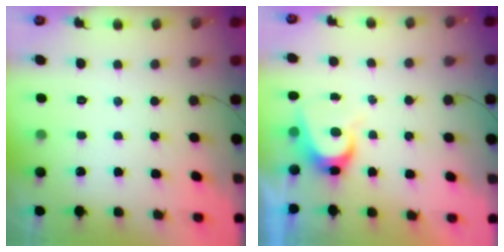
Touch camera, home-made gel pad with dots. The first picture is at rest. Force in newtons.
{"total": 5.8, "press": 5.8, "slide": 0.6}